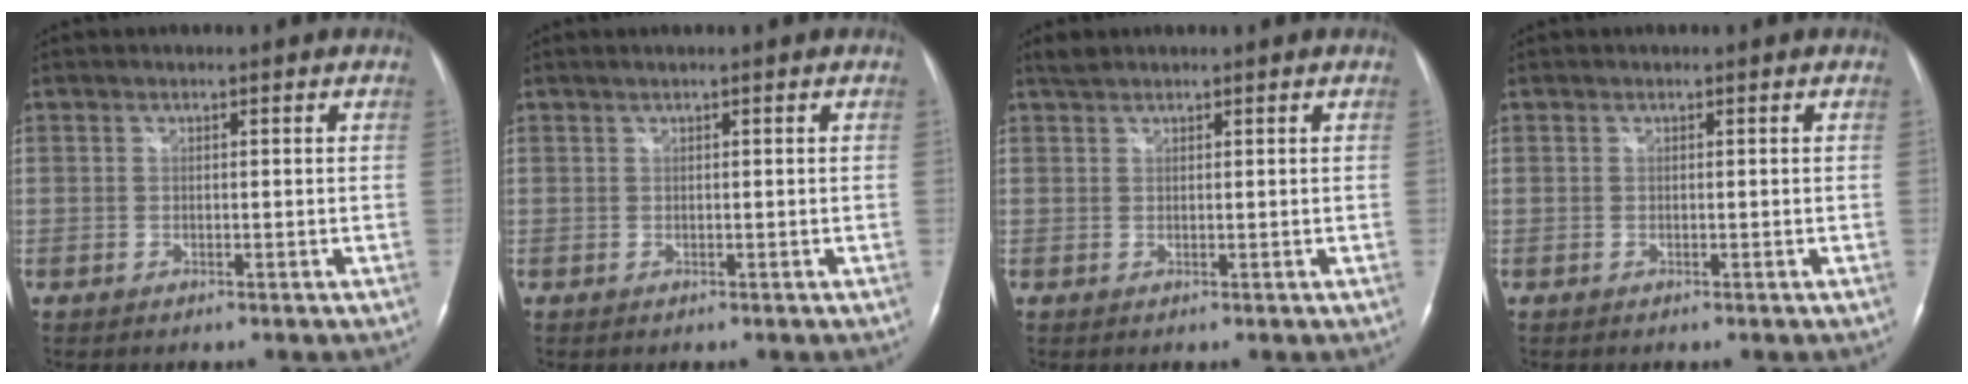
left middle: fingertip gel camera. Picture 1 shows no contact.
{"total": 0.8, "force": [0.5, -0.1, 0.5], "torque": [-0.016, 0.011, 0.013]}
{"total": 1.4, "force": [1.3, 0.3, 0.4], "torque": [-0.013, 0.010, 0.027]}
{"total": 0.0}